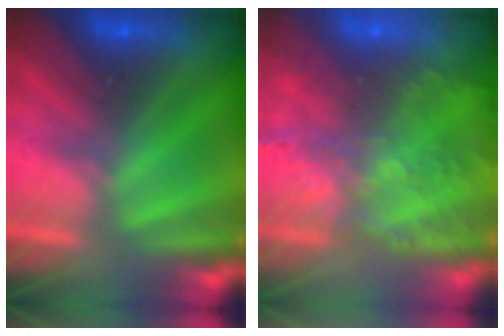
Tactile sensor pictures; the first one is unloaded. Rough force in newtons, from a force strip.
{"total": 8.1}